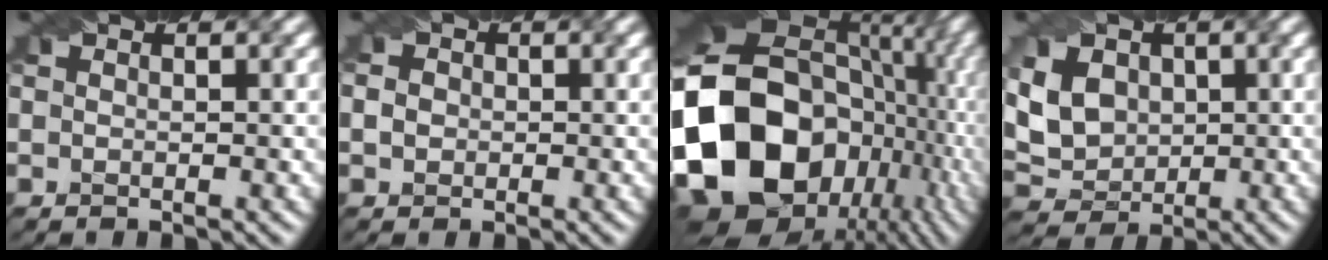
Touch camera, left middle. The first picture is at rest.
{"total": 1.4, "force": [-0.4, 1.1, 0.7], "torque": [-0.012, 0.004, -0.009]}
{"total": 20.3, "force": [-3.8, 16.4, 11.4], "torque": [-0.262, -0.007, -0.048]}
{"total": 5.2, "force": [1.0, 4.1, 3.0], "torque": [-0.084, 0.012, 0.022]}